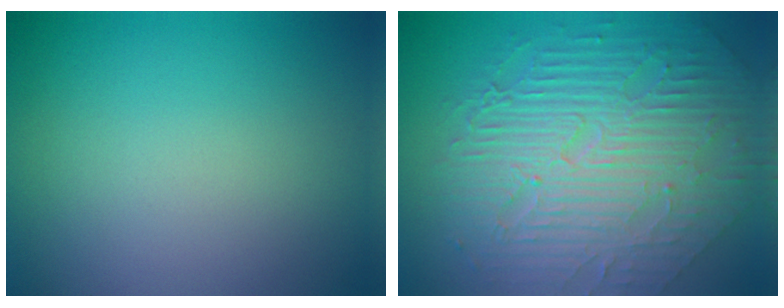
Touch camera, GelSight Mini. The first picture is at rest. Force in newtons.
{"total": 10.6, "press": 7.0, "slide": 7.9}